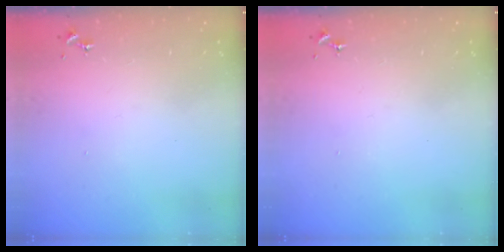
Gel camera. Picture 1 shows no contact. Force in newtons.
{"total": 0.0}